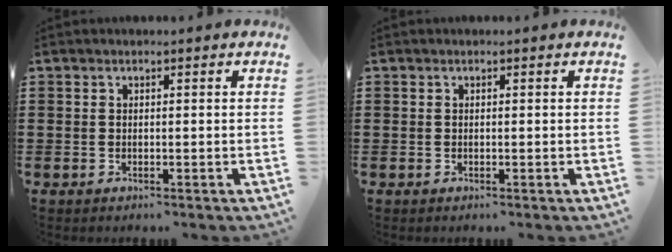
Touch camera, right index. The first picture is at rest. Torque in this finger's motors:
{"motor_torque": [0.01, 0.06, 0.00, 0.00]}